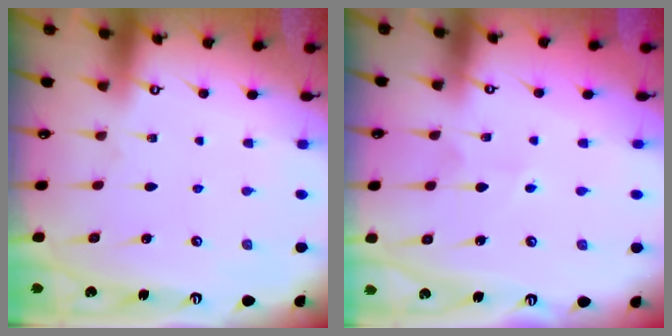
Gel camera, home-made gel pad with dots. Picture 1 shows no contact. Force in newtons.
{"total": 3.7, "press": 3.6, "slide": 0.5}